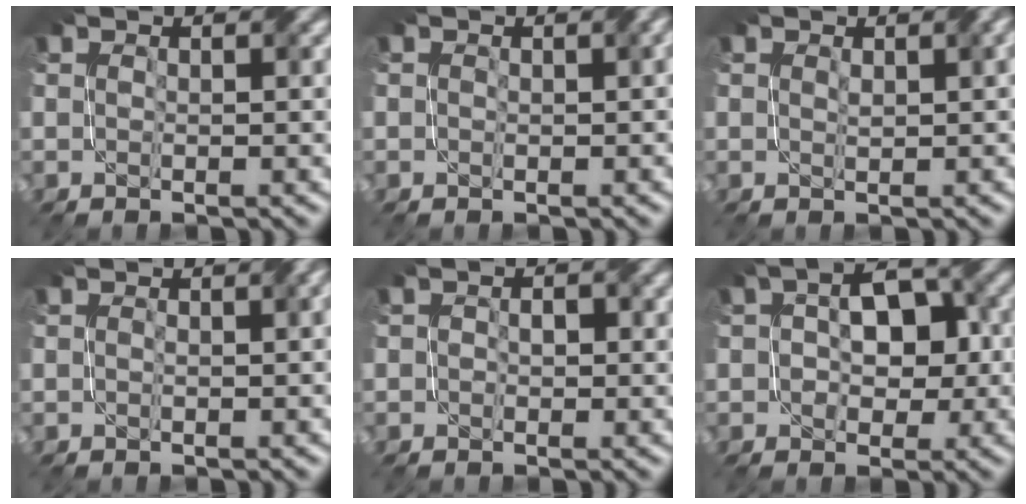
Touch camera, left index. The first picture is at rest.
{"total": 1.2, "force": [-0.2, 0.5, 1.1], "torque": [-0.015, -0.002, -0.002]}
{"total": 1.1, "force": [0.5, 0.1, 1.0], "torque": [-0.018, 0.003, 0.008]}
{"total": 1.5, "force": [-0.3, 0.5, 1.4], "torque": [-0.019, -0.003, -0.001]}
{"total": 1.4, "force": [-0.2, 1.1, 0.9], "torque": [-0.011, 0.000, -0.004]}
{"total": 5.2, "force": [-0.2, 3.4, 4.0], "torque": [-0.048, 0.017, -0.014]}